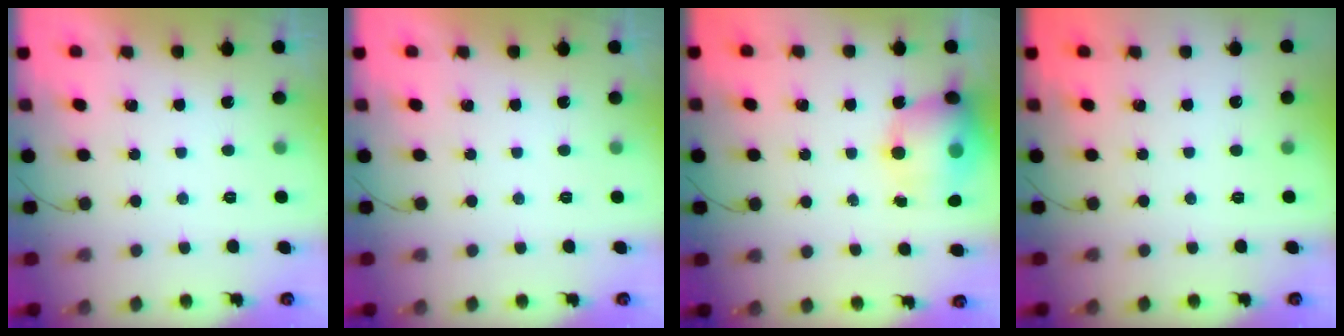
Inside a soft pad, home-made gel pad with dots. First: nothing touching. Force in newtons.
{"total": 0.0}
{"total": 13.3, "press": 12.9, "slide": 3.2}
{"total": 0.0}